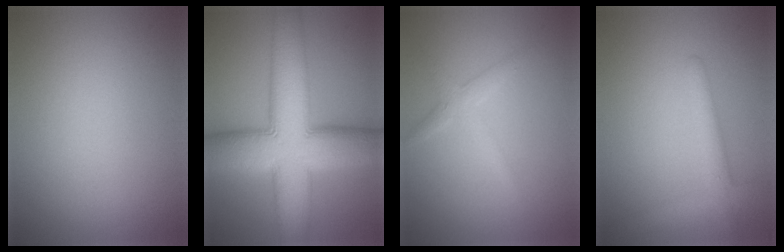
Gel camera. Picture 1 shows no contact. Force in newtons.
{"total": 14.2, "press": 14.2, "slide": 0.4}
{"total": 1.8, "press": 1.8, "slide": 0.0}
{"total": 2.9, "press": 2.9, "slide": 0.1}